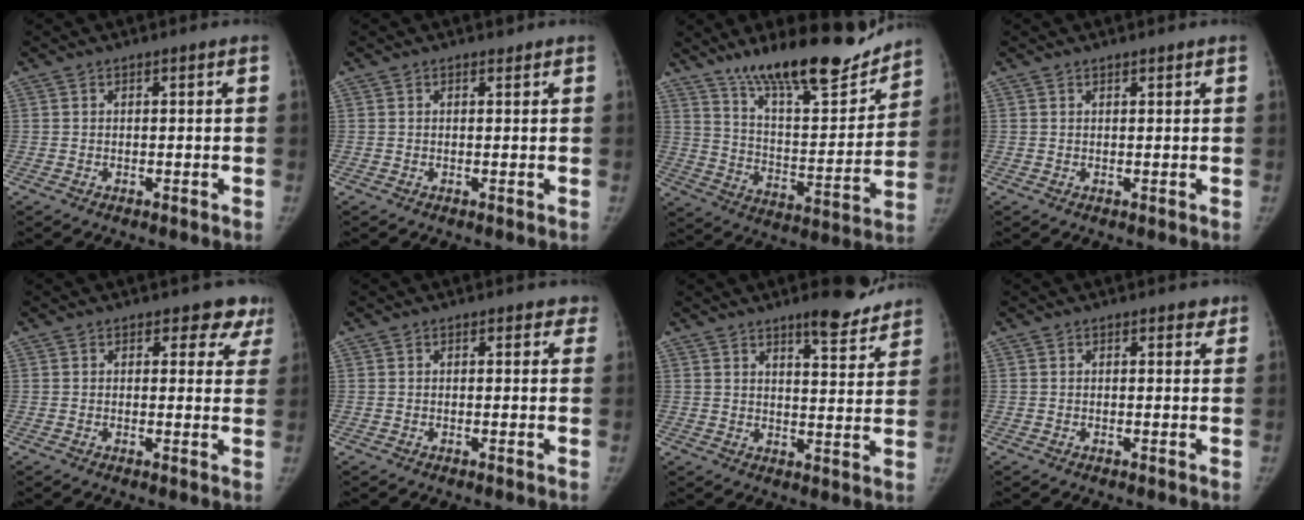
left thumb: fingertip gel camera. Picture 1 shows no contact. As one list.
[{"total": 0.6, "force": [0.5, 0.3, -0.1], "torque": [0.002, -0.006, 0.007]}, {"total": 21.3, "force": [16.8, 5.6, 11.9], "torque": [-0.143, -0.100, 0.275]}, {"total": 0.7, "force": [0.6, 0.2, 0.2], "torque": [-0.001, -0.005, 0.012]}, {"total": 5.7, "force": [4.5, 3.2, 1.2], "torque": [0.037, -0.019, 0.032]}, {"total": 2.3, "force": [1.7, 1.5, 0.6], "torque": [0.028, -0.002, 0.006]}, {"total": 9.1, "force": [7.4, 2.4, 4.7], "torque": [-0.033, -0.053, 0.102]}, {"total": 1.5, "force": [1.1, 0.9, 0.5], "torque": [0.013, -0.003, 0.007]}]